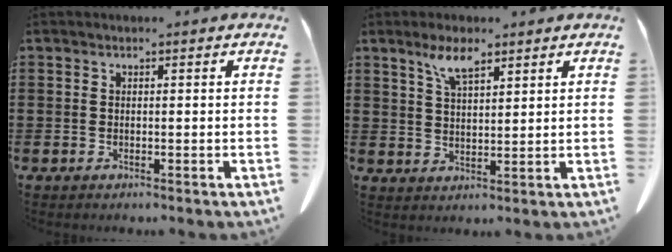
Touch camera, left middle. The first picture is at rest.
{"total": 5.2, "force": [3.5, 1.5, 3.5], "torque": [-0.077, 0.005, 0.062]}